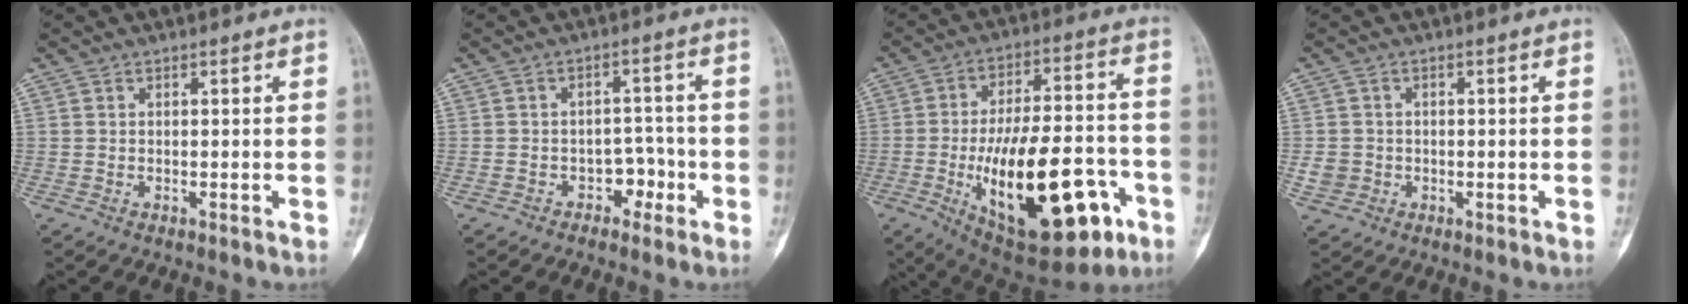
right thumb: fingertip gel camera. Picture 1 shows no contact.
{"total": 4.4, "force": [-2.2, 3.3, 2.0], "torque": [-0.001, 0.030, -0.035]}
{"total": 27.2, "force": [-9.1, 11.9, 22.8], "torque": [-0.345, 0.023, -0.117]}
{"total": 3.1, "force": [-0.5, 2.9, 0.8], "torque": [-0.002, 0.006, -0.007]}